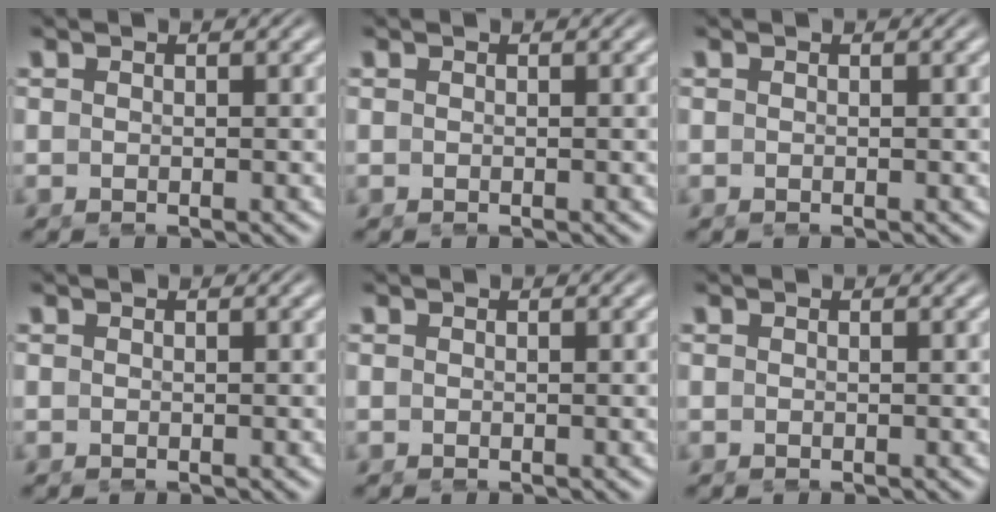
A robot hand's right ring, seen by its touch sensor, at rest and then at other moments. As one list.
[{"total": 0.0}, {"total": 0.0}, {"total": 0.0}, {"total": 0.0}, {"total": 0.0}]